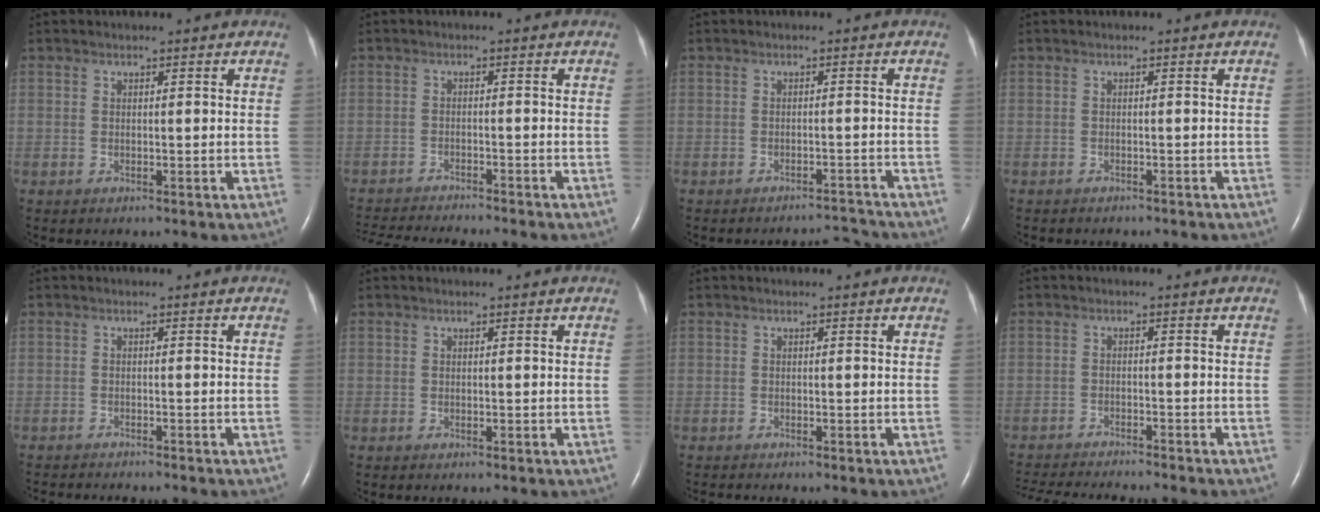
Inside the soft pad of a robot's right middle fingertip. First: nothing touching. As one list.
[{"total": 10.9, "force": [-10.1, 0.1, 4.1], "torque": [-0.058, -0.014, -0.151]}, {"total": 3.1, "force": [-3.1, -0.3, -0.6], "torque": [0.011, 0.002, -0.040]}, {"total": 3.8, "force": [-3.3, 1.1, 1.6], "torque": [-0.024, -0.005, -0.033]}, {"total": 6.7, "force": [-6.2, 0.5, 2.7], "torque": [-0.029, -0.010, -0.085]}, {"total": 0.0}, {"total": 1.1, "force": [-1.1, -0.2, 0.4], "torque": [-0.005, -0.002, -0.015]}, {"total": 12.5, "force": [-11.5, 0.4, 4.8], "torque": [-0.069, -0.018, -0.168]}]